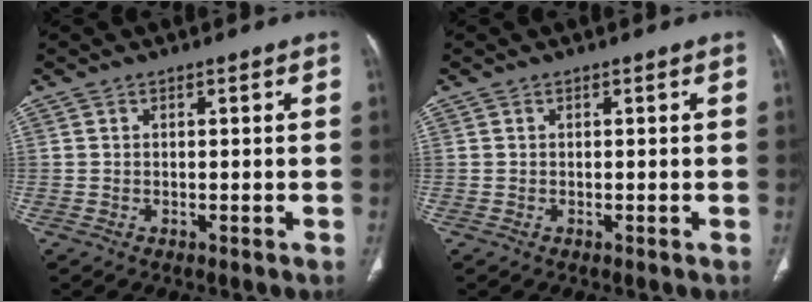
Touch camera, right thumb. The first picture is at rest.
{"total": 0.0}